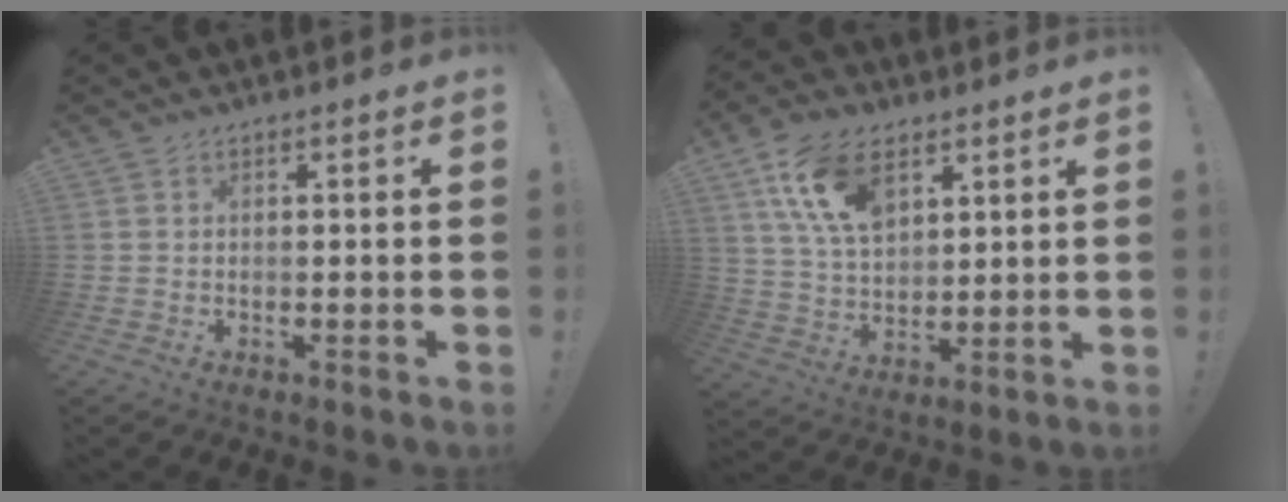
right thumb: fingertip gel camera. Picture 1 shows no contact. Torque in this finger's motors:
{"motor_torque": [1.68, 1.83, 0.96, -0.21, 0.13]}